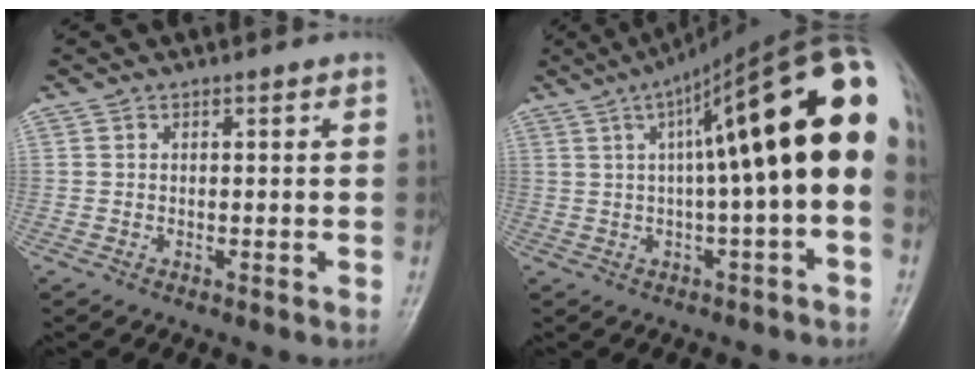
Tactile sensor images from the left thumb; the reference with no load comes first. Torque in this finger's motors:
{"motor_torque": [0.54, 2.24, 1.71, -1.06, 0.24]}